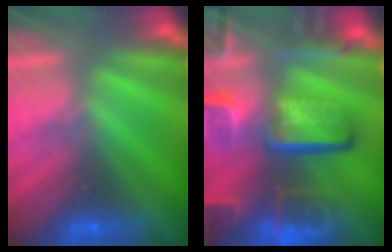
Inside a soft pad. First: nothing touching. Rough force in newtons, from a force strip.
{"total": 8.7}